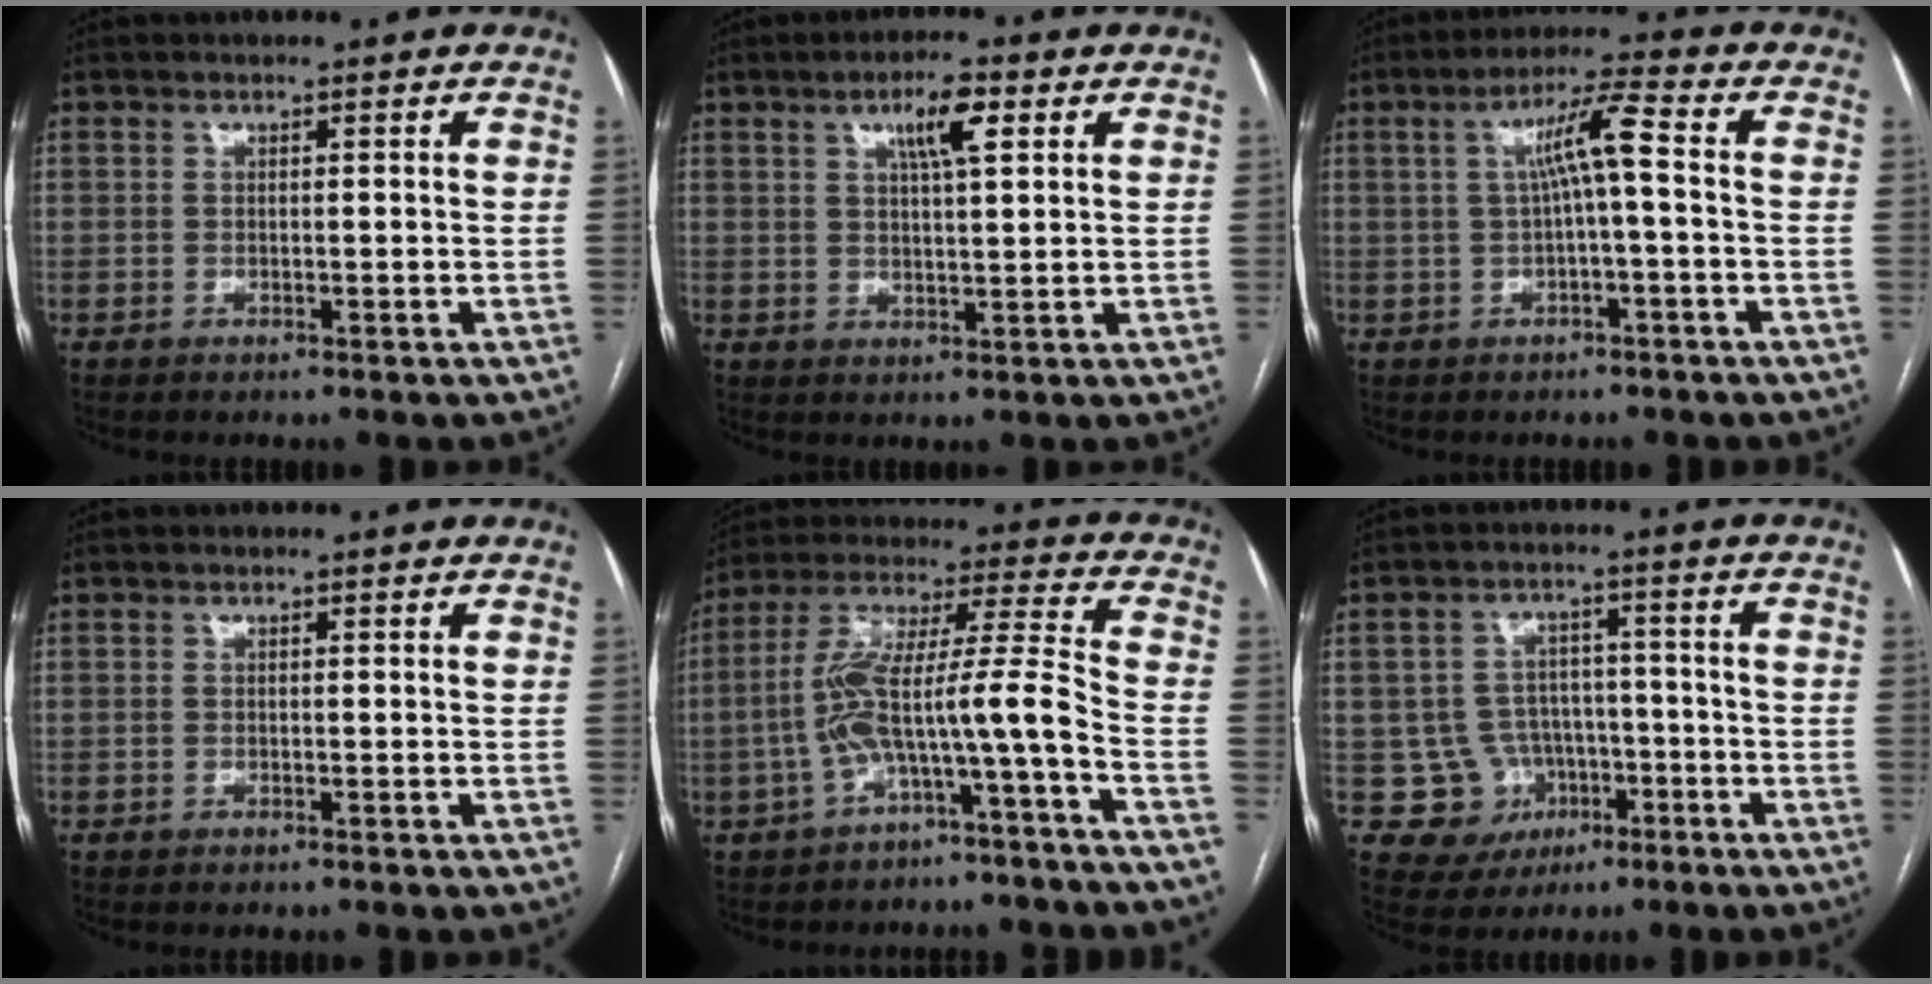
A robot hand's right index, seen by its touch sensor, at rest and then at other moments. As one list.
[{"total": 5.8, "force": [2.7, 1.1, 5.1], "torque": [-0.090, 0.006, 0.044]}, {"total": 6.3, "force": [0.3, 0.1, 6.2], "torque": [-0.107, 0.022, 0.007]}, {"total": 0.0}, {"total": 11.3, "force": [-4.2, 0.2, 10.5], "torque": [-0.197, 0.033, -0.075]}, {"total": 8.1, "force": [-2.5, 7.6, 1.1], "torque": [-0.015, 0.018, -0.028]}]